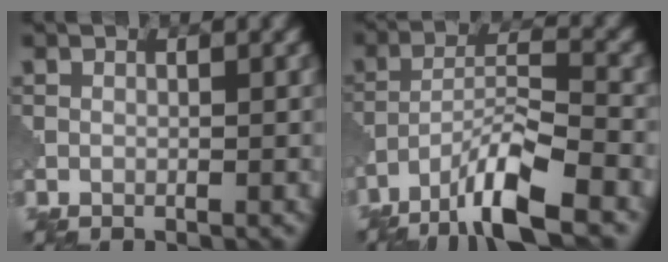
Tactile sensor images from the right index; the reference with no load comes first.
{"total": 8.0, "force": [-5.5, 1.4, 5.6], "torque": [-0.101, 0.001, -0.107]}